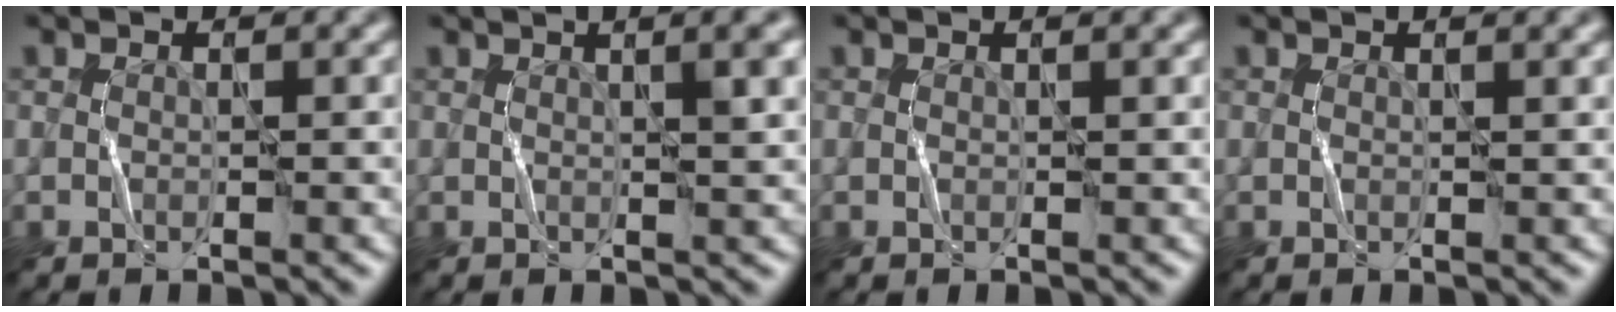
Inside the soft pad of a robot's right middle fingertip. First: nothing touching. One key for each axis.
{"total": 4.3, "fx": 0.9, "fy": 1.2, "fz": 4.0, "tx": -0.034, "ty": 0.020, "tz": 0.011}
{"total": 0.6, "fx": 0.2, "fy": 0.3, "fz": 0.4, "tx": 0.001, "ty": 0.000, "tz": -0.001}
{"total": 1.1, "fx": 0.4, "fy": 0.6, "fz": 0.8, "tx": -0.001, "ty": 0.004, "tz": -0.005}